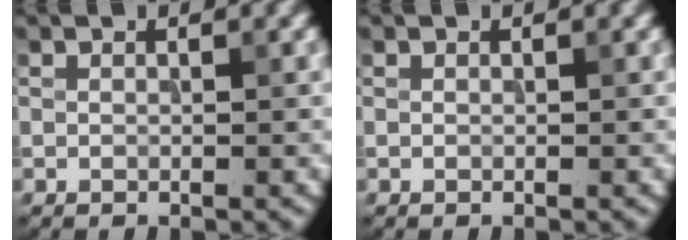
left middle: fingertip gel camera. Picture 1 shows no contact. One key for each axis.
{"total": 0.0}